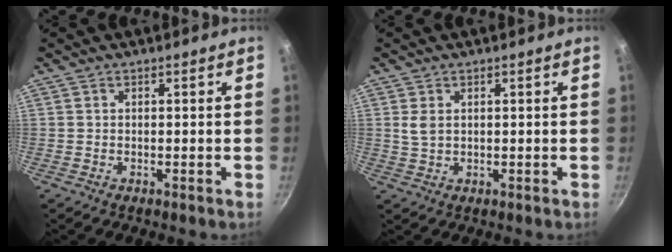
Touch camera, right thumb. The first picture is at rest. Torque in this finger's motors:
{"motor_torque": [0.15, 0.71, 0.39, -0.03, 0.03]}